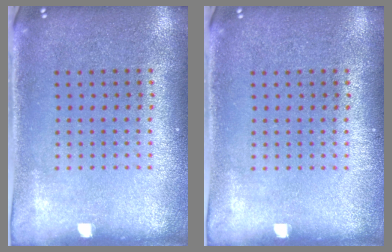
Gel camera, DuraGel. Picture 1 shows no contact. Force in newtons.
{"total": 0.0}